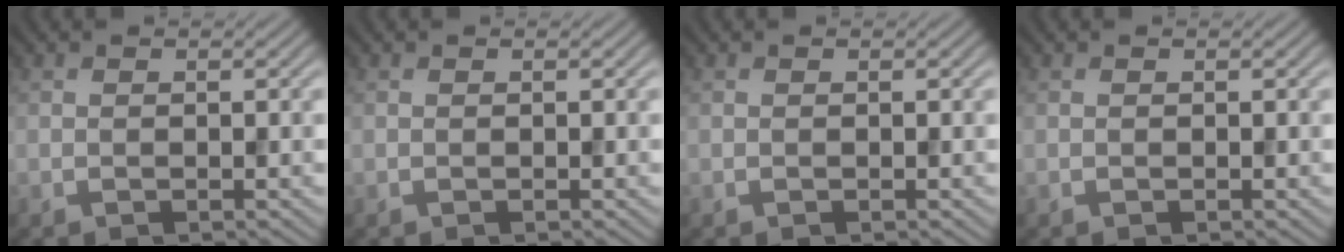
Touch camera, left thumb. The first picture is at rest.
{"total": 0.0}
{"total": 0.0}
{"total": 0.0}